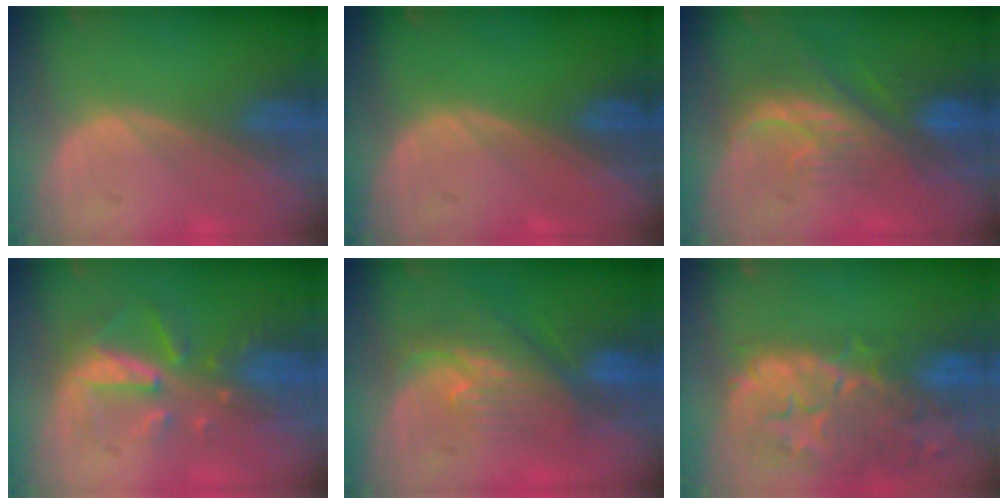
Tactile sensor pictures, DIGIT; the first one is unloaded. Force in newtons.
{"total": 0.0}
{"total": 8.2, "press": 7.4, "slide": 3.4}
{"total": 8.0, "press": 7.2, "slide": 3.3}
{"total": 7.9, "press": 7.4, "slide": 2.9}
{"total": 14.7, "press": 11.7, "slide": 8.9}